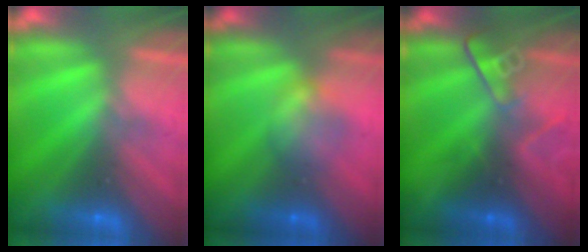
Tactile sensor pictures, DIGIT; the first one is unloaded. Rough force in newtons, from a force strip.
{"total": 2.3}
{"total": 2.5}